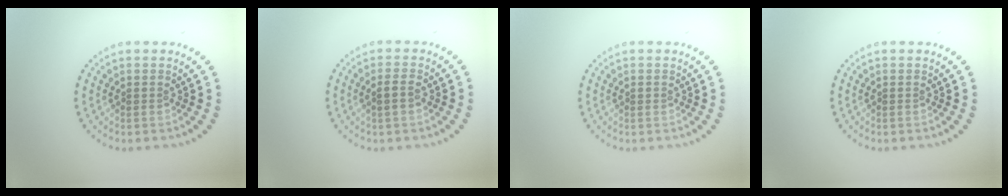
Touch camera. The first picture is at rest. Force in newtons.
{"total": 1.0, "press": 0.9, "slide": 0.3}
{"total": 0.5, "press": 0.4, "slide": 0.3}
{"total": 0.0}